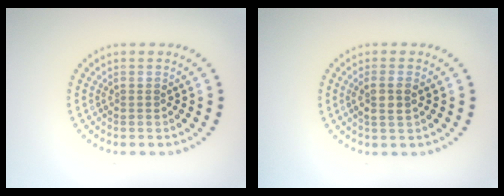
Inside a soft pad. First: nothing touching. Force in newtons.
{"total": 2.0, "press": 1.9, "slide": 0.7}